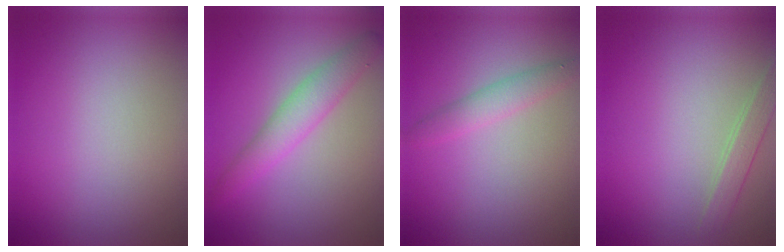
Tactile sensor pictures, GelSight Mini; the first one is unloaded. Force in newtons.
{"total": 2.6, "press": 2.6, "slide": 0.0}
{"total": 2.1, "press": 2.1, "slide": 0.1}
{"total": 1.8, "press": 1.8, "slide": 0.1}